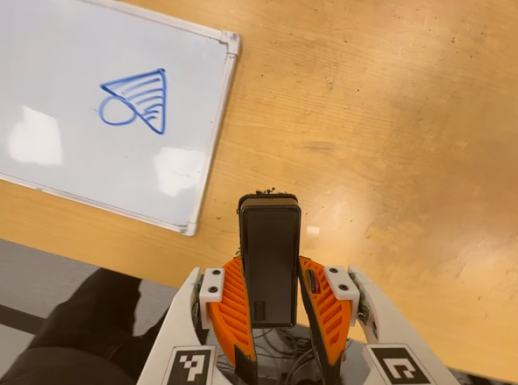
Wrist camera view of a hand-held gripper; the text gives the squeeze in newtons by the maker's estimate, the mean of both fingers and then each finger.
{"total": 4.8, "left": 3.4, "right": 6.2}